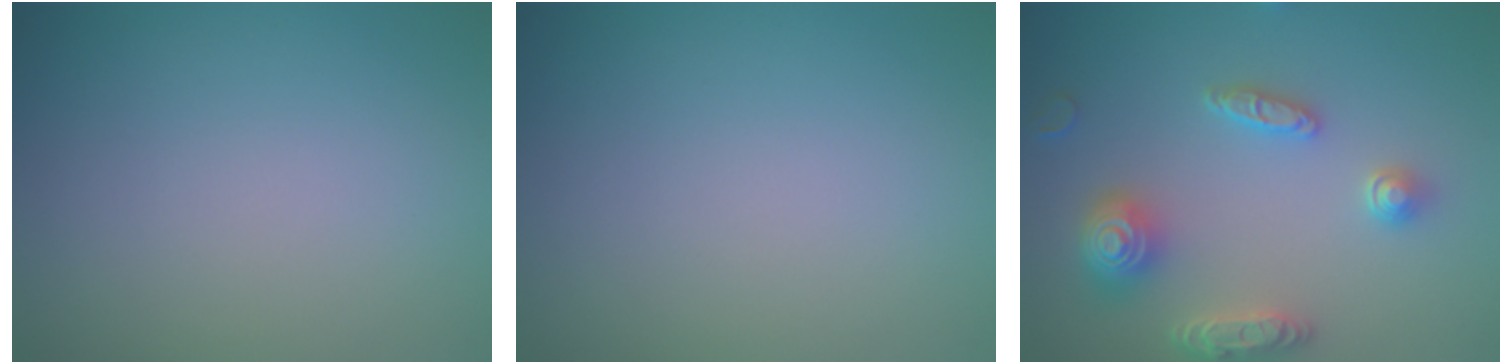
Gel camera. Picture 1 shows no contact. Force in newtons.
{"total": 0.0}
{"total": 4.2, "press": 4.1, "slide": 1.0}